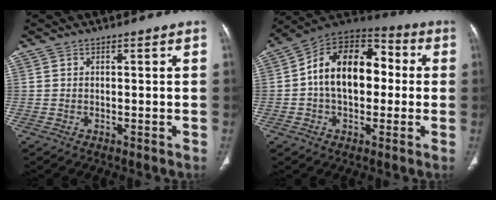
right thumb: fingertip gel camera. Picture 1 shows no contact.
{"total": 17.3, "force": [0.8, 11.3, 13.1], "torque": [-0.181, 0.044, 0.001]}